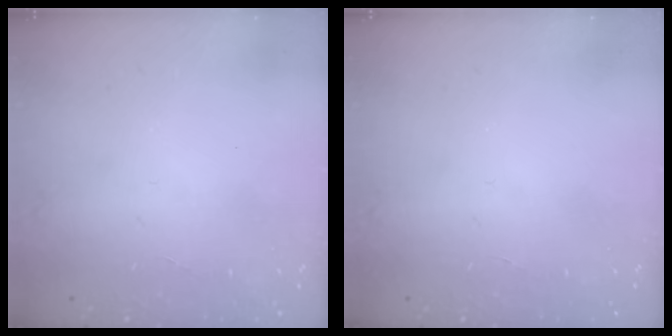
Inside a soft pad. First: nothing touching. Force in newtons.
{"total": 0.0}